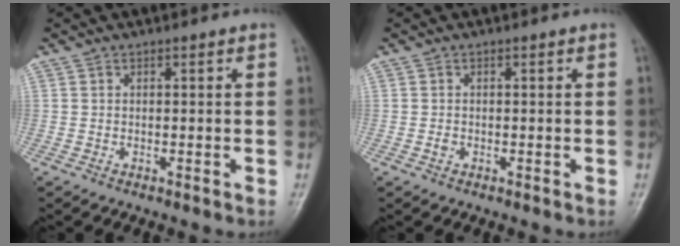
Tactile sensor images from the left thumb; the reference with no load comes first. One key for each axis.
{"total": 0.7, "fx": -0.2, "fy": 0.6, "fz": 0.4, "tx": -0.005, "ty": 0.001, "tz": -0.005}